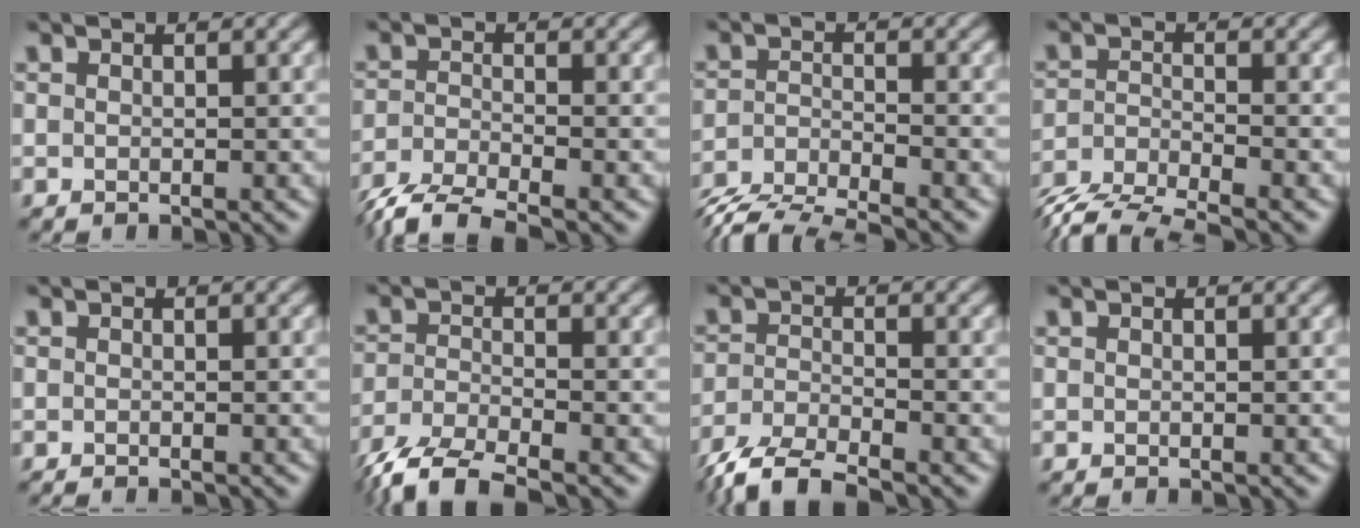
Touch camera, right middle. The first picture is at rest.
{"total": 5.4, "force": [-4.5, 1.1, 2.7], "torque": [-0.059, -0.018, -0.094]}
{"total": 5.1, "force": [-4.7, 0.8, 1.7], "torque": [-0.036, -0.011, -0.090]}
{"total": 5.1, "force": [-4.6, 0.9, 2.2], "torque": [-0.045, -0.013, -0.091]}
{"total": 0.8, "force": [-0.7, 0.1, 0.3], "torque": [0.003, -0.004, -0.012]}
{"total": 5.7, "force": [-4.5, 1.4, 3.2], "torque": [-0.066, -0.015, -0.094]}
{"total": 5.5, "force": [-4.6, 1.1, 2.7], "torque": [-0.054, -0.014, -0.095]}
{"total": 0.0}